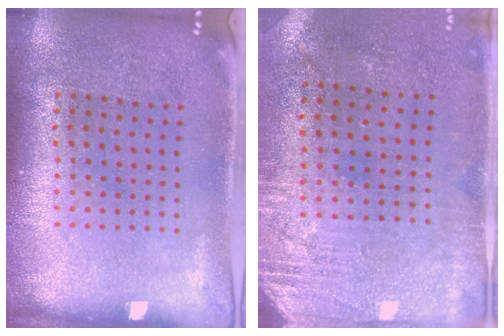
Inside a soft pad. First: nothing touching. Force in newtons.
{"total": 2.8, "press": 2.4, "slide": 1.5}